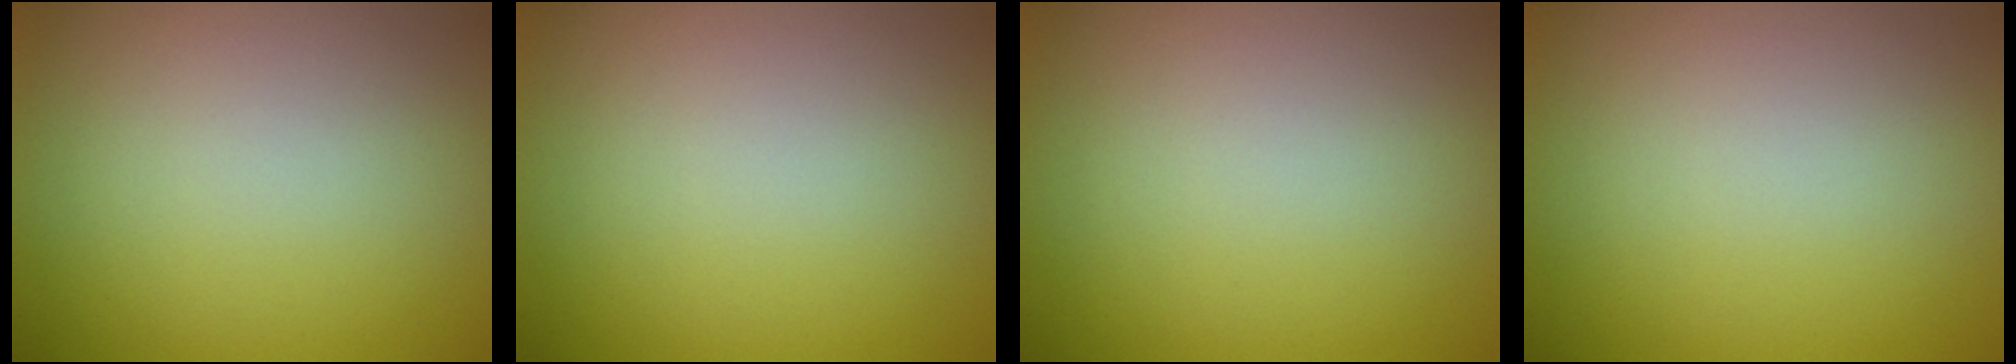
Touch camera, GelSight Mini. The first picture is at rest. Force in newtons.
{"total": 0.0}
{"total": 0.0}
{"total": 0.0}